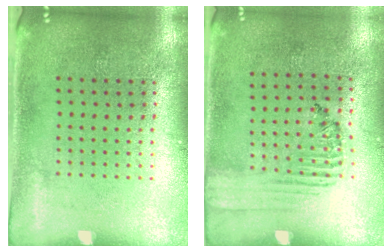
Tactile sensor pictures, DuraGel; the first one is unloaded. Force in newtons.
{"total": 1.4, "press": 1.1, "slide": 0.9}